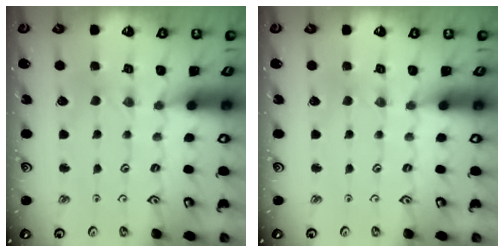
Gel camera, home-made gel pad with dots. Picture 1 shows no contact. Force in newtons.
{"total": 0.6, "press": 0.6, "slide": 0.1}